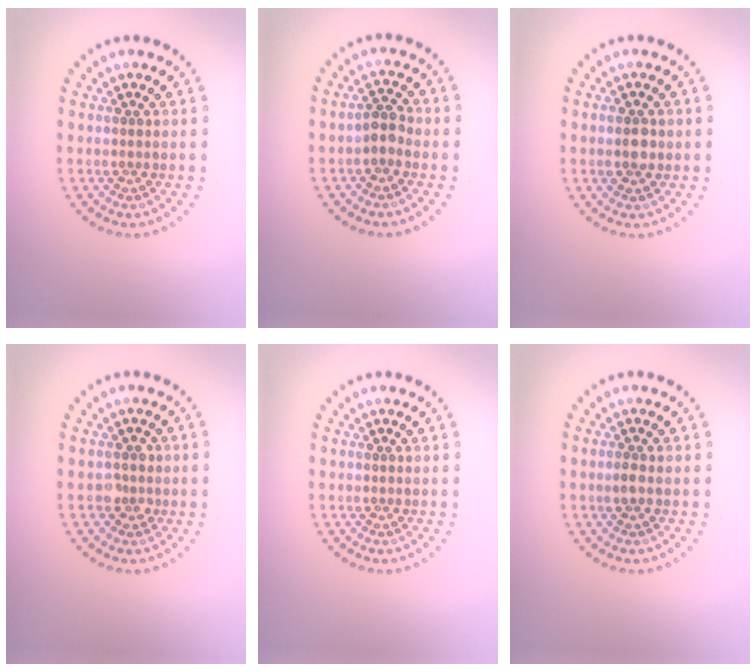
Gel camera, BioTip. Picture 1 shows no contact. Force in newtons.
{"total": 1.7, "press": 1.5, "slide": 0.8}
{"total": 2.2, "press": 2.2, "slide": 0.2}
{"total": 1.6, "press": 1.5, "slide": 0.7}
{"total": 0.0}
{"total": 0.8, "press": 0.8, "slide": 0.2}